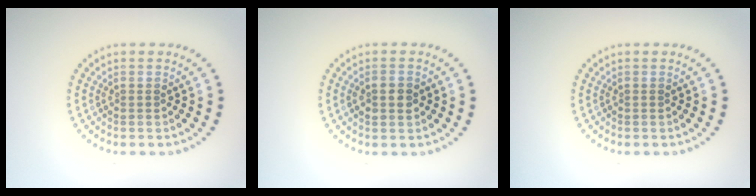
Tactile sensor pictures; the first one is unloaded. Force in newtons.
{"total": 1.4, "press": 1.4, "slide": 0.1}
{"total": 0.0}